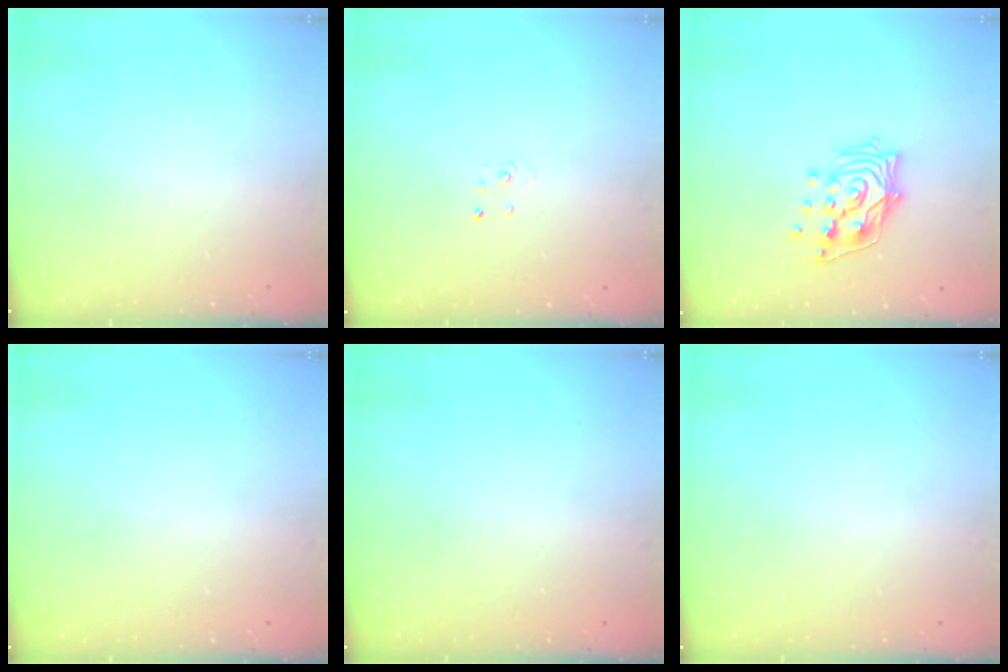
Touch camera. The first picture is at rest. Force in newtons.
{"total": 1.9, "press": 1.9, "slide": 0.2}
{"total": 13.5, "press": 13.5, "slide": 1.6}
{"total": 0.0}
{"total": 0.0}
{"total": 0.0}